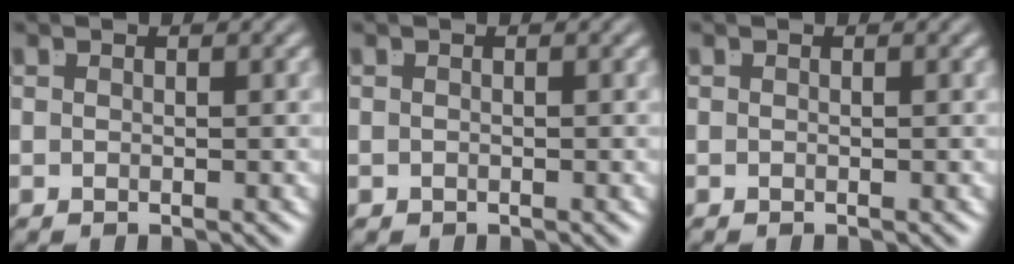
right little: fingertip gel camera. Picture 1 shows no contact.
{"total": 0.0}
{"total": 0.0}